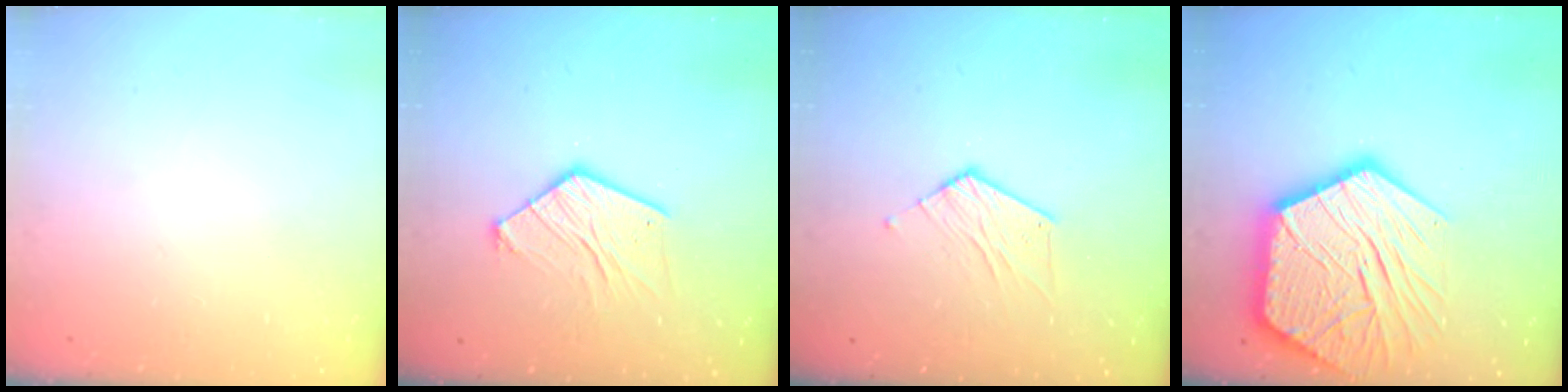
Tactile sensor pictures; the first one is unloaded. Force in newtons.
{"total": 12.0, "press": 11.9, "slide": 1.0}
{"total": 5.9, "press": 5.9, "slide": 0.4}
{"total": 25.2, "press": 25.1, "slide": 2.2}